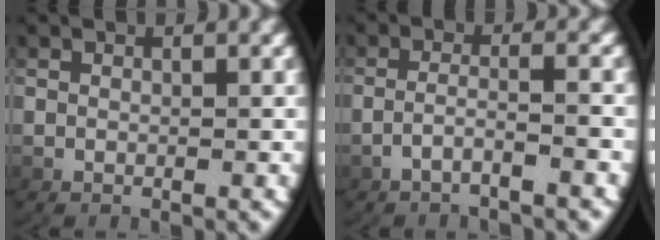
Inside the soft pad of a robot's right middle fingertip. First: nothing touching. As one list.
[{"total": 2.5, "force": [-2.0, -0.2, 1.5], "torque": [-0.041, -0.011, -0.029]}]